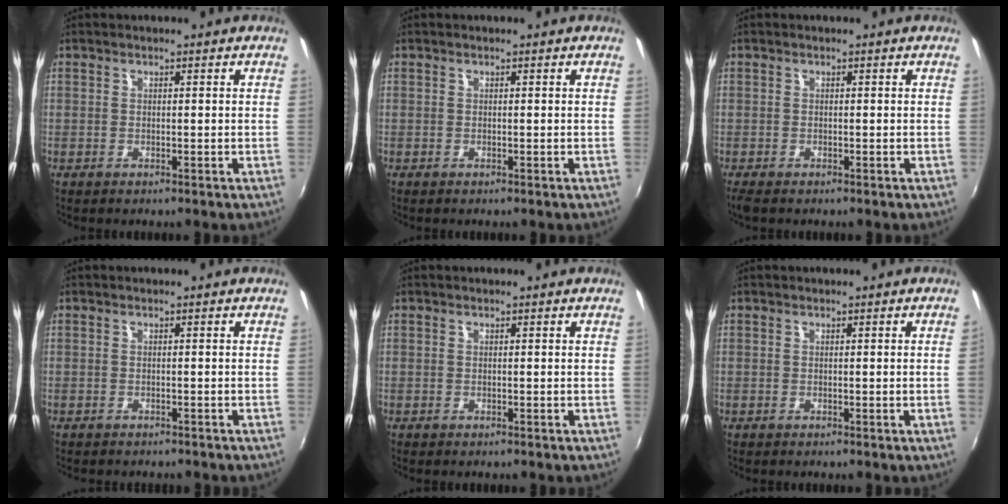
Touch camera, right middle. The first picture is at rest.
{"total": 0.0}
{"total": 1.7, "force": [-1.3, 0.5, 1.0], "torque": [-0.022, -0.010, -0.022]}
{"total": 2.3, "force": [-2.1, 0.7, 0.7], "torque": [-0.018, -0.012, -0.029]}
{"total": 0.0}
{"total": 0.6, "force": [0.0, -0.4, 0.5], "torque": [-0.002, -0.003, 0.000]}